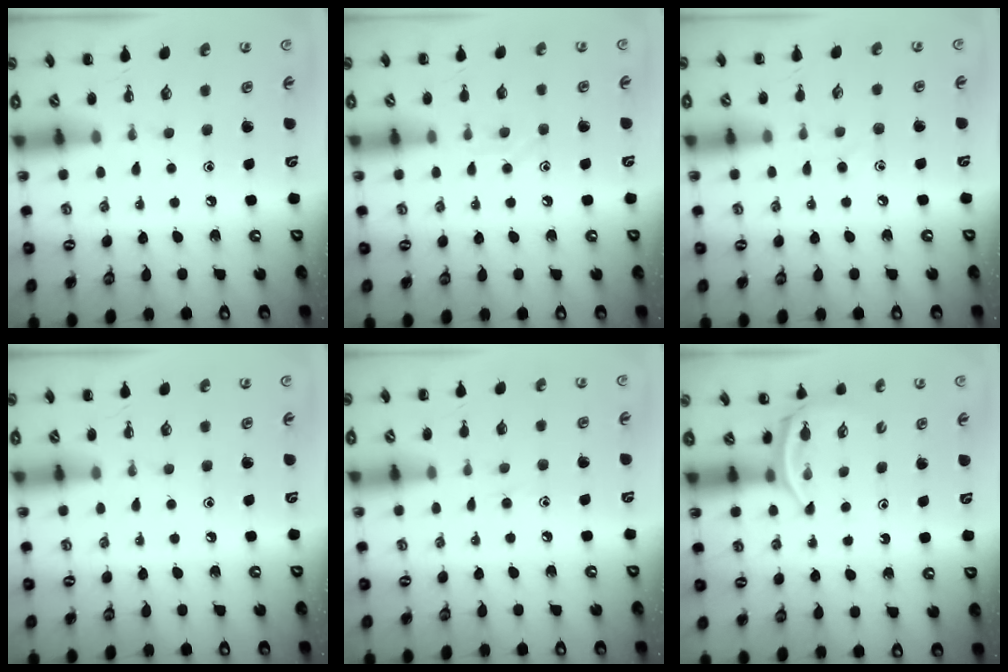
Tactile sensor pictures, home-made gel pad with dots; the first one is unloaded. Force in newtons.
{"total": 6.7, "press": 6.6, "slide": 1.1}
{"total": 4.5, "press": 4.3, "slide": 1.4}
{"total": 0.0}
{"total": 3.7, "press": 3.4, "slide": 1.3}
{"total": 2.3, "press": 2.1, "slide": 0.9}